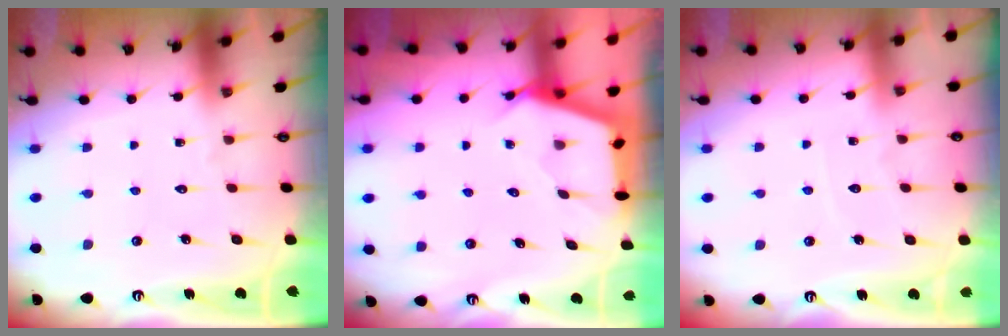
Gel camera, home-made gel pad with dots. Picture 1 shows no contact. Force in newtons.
{"total": 2.7, "press": 2.7, "slide": 0.3}
{"total": 3.6, "press": 3.6, "slide": 0.4}